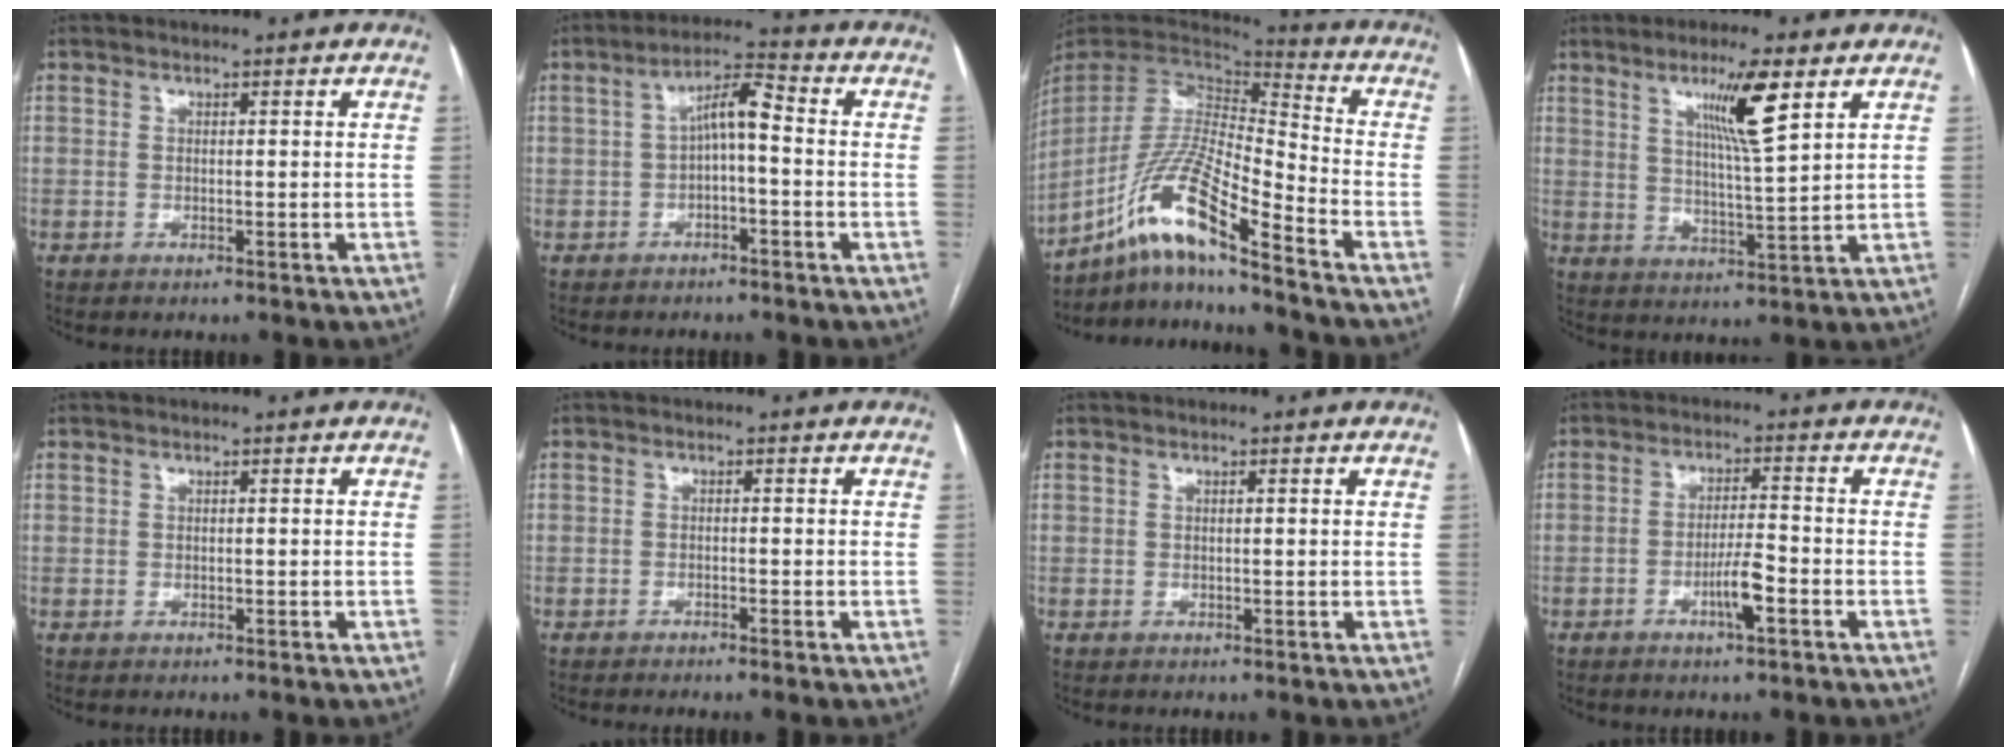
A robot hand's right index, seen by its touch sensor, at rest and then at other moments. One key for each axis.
{"total": 5.8, "fx": -0.2, "fy": 1.7, "fz": 5.6, "tx": -0.103, "ty": 0.028, "tz": -0.006}
{"total": 15.4, "fx": -10.7, "fy": 0.6, "fz": 11.1, "tx": -0.226, "ty": 0.002, "tz": -0.199}
{"total": 8.9, "fx": 4.6, "fy": 0.1, "fz": 7.7, "tx": -0.136, "ty": -0.009, "tz": 0.079}
{"total": 0.0}
{"total": 1.0, "fx": -0.7, "fy": 0.0, "fz": 0.7, "tx": -0.016, "ty": -0.001, "tz": -0.013}
{"total": 0.6, "fx": 0.4, "fy": 0.1, "fz": 0.5, "tx": -0.012, "ty": 0.005, "tz": 0.005}
{"total": 4.7, "fx": -2.1, "fy": 0.4, "fz": 4.2, "tx": -0.077, "ty": -0.003, "tz": -0.040}